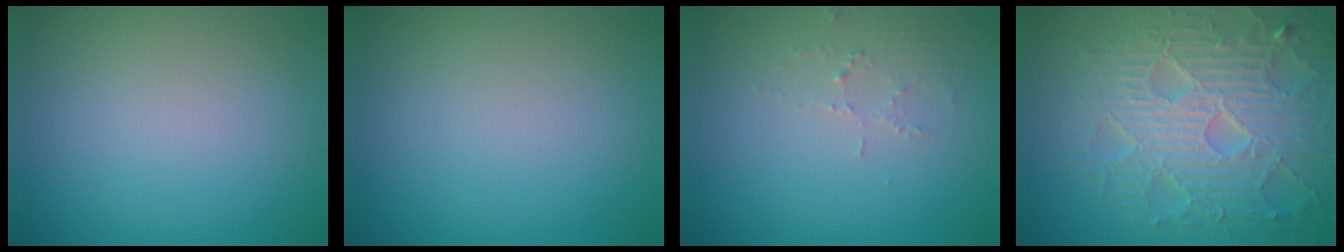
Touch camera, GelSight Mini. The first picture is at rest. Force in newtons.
{"total": 0.0}
{"total": 1.5, "press": 1.5, "slide": 0.2}
{"total": 8.4, "press": 6.1, "slide": 5.8}